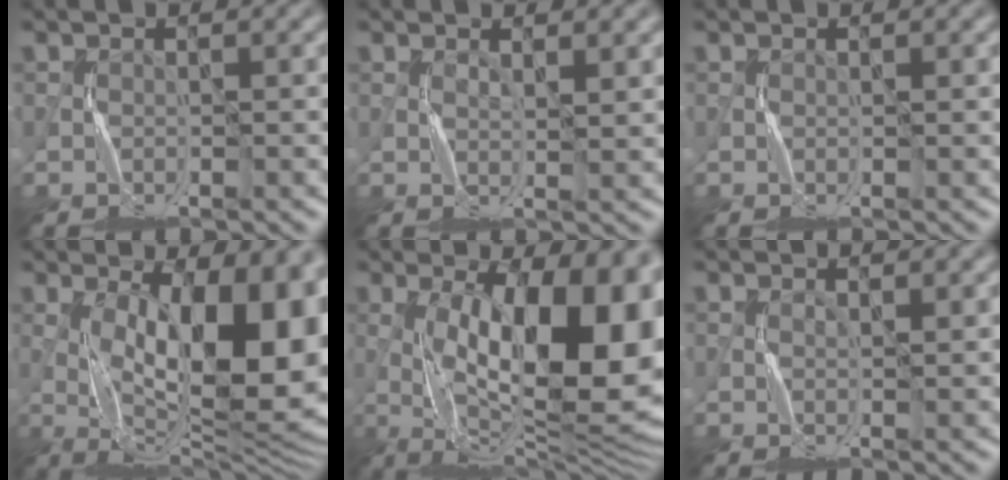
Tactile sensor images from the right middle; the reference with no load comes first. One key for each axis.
{"total": 1.8, "fx": 0.9, "fy": 0.3, "fz": 1.5, "tx": -0.028, "ty": -0.003, "tz": 0.018}
{"total": 0.5, "fx": 0.3, "fy": 0.1, "fz": 0.4, "tx": -0.004, "ty": -0.001, "tz": 0.006}
{"total": 15.4, "fx": 1.0, "fy": 5.7, "fz": 14.3, "tx": -0.186, "ty": 0.006, "tz": 0.017}
{"total": 17.1, "fx": 0.9, "fy": 6.2, "fz": 15.9, "tx": -0.216, "ty": 0.010, "tz": 0.017}
{"total": 1.1, "fx": 0.6, "fy": 0.1, "fz": 0.9, "tx": -0.018, "ty": -0.001, "tz": 0.011}